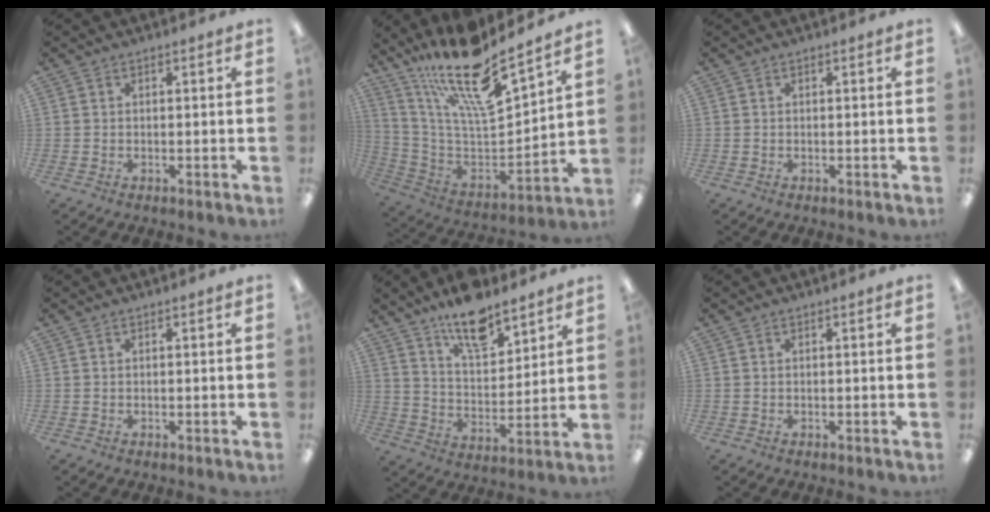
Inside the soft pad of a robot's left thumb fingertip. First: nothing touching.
{"total": 19.0, "force": [15.0, 3.8, 11.0], "torque": [-0.198, -0.123, 0.251]}
{"total": 0.0}
{"total": 0.0}
{"total": 12.9, "force": [10.4, 4.7, 6.2], "torque": [-0.093, -0.065, 0.182]}
{"total": 0.0}